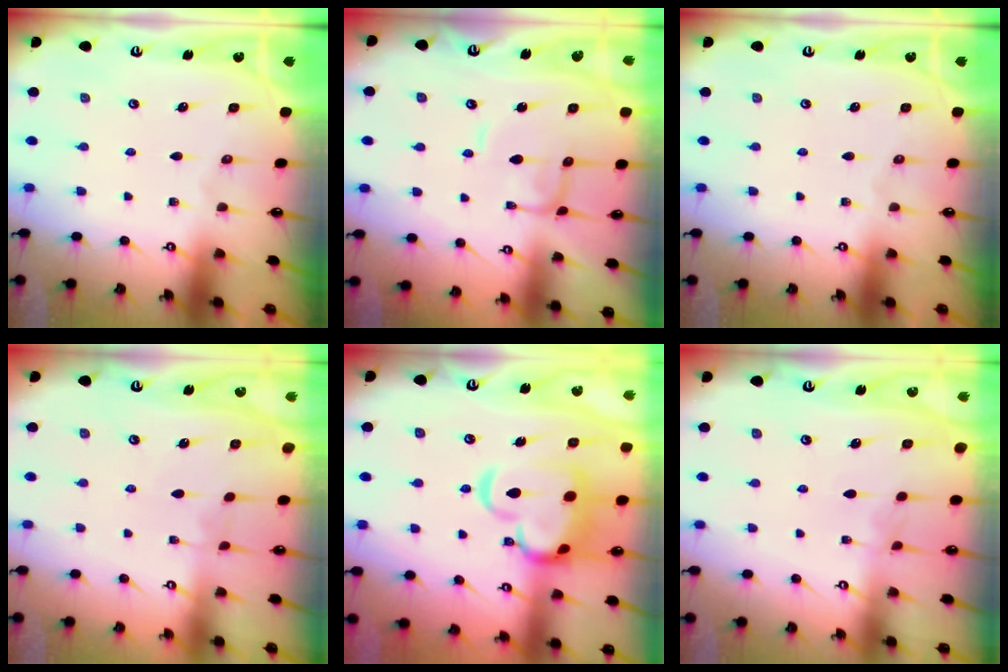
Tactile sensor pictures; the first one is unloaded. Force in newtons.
{"total": 1.4, "press": 1.3, "slide": 0.3}
{"total": 0.0}
{"total": 2.8, "press": 2.8, "slide": 0.4}
{"total": 11.4, "press": 11.2, "slide": 1.9}
{"total": 2.3, "press": 2.3, "slide": 0.4}